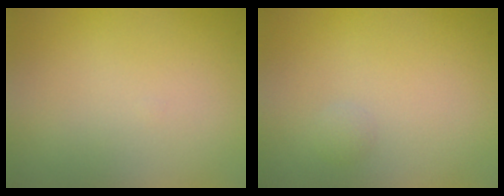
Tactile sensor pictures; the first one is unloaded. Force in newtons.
{"total": 0.5, "press": 0.5, "slide": 0.0}